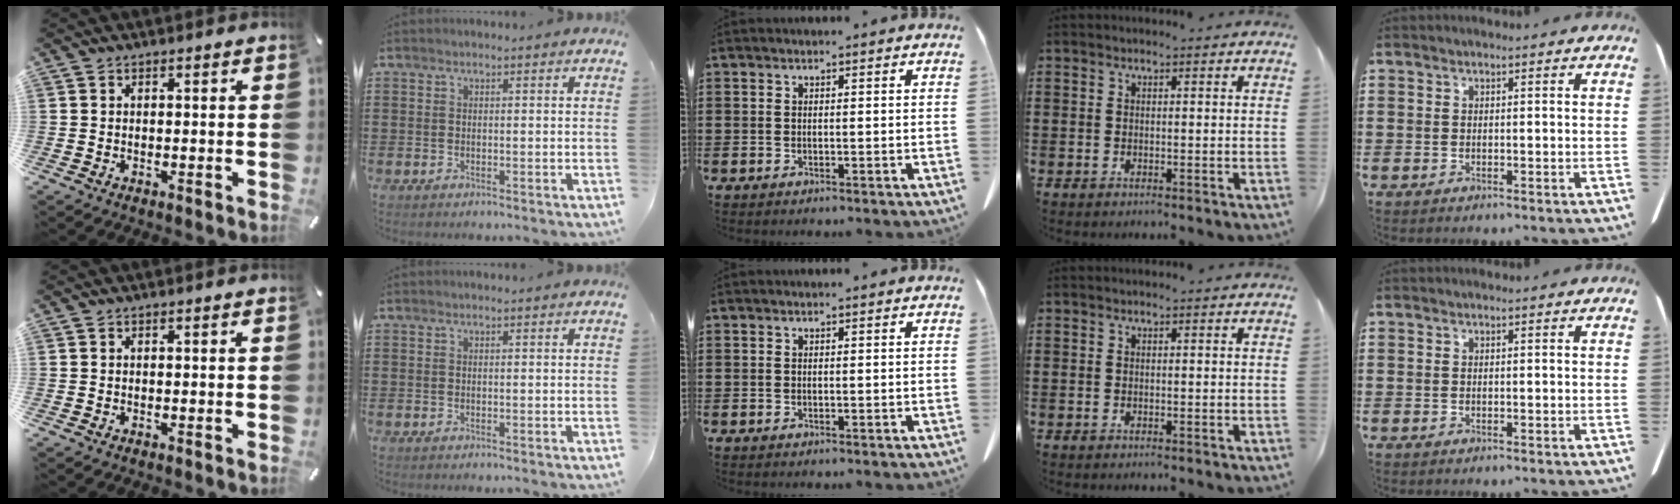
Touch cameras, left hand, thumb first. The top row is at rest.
{}